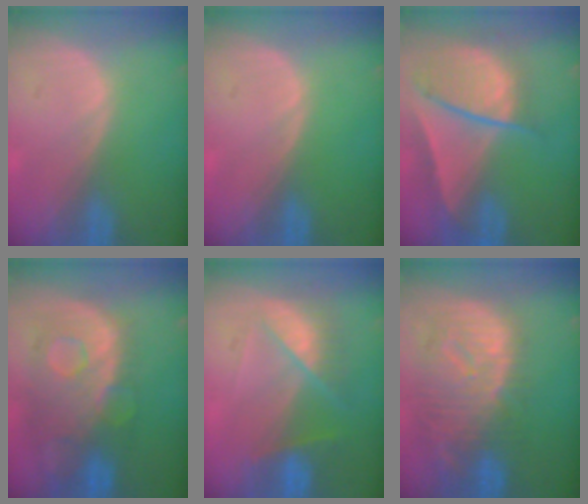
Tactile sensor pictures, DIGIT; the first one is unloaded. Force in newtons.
{"total": 0.0}
{"total": 9.5, "press": 8.1, "slide": 4.9}
{"total": 11.3, "press": 9.8, "slide": 5.6}
{"total": 7.3, "press": 6.6, "slide": 3.3}
{"total": 12.5, "press": 10.8, "slide": 6.3}